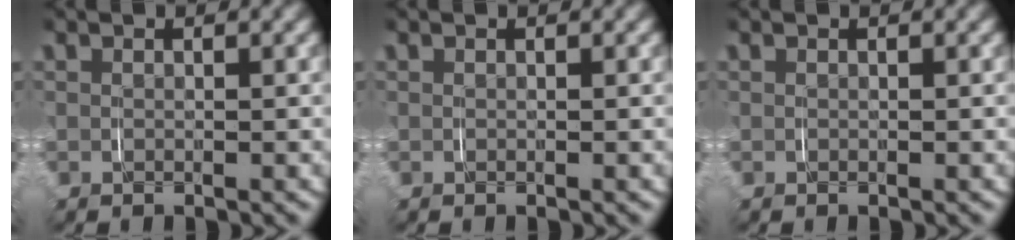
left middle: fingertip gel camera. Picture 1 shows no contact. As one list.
[{"total": 0.0}, {"total": 0.0}]